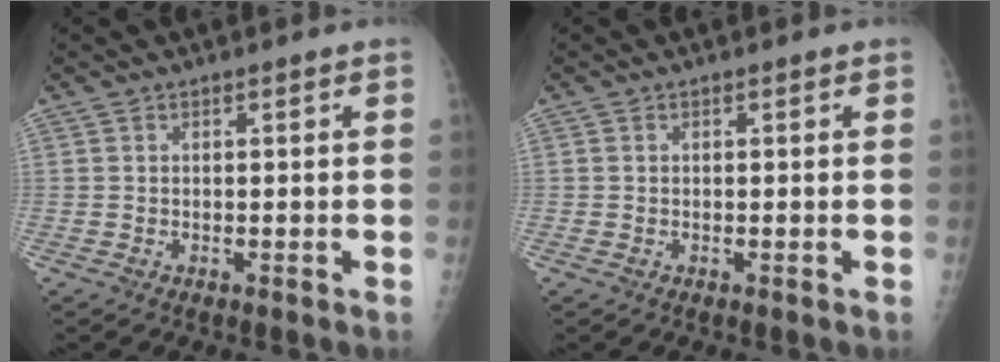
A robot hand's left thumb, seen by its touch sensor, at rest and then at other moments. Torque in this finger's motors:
{"motor_torque": [-0.03, 0.37, -0.04, 0.05, 0.05]}